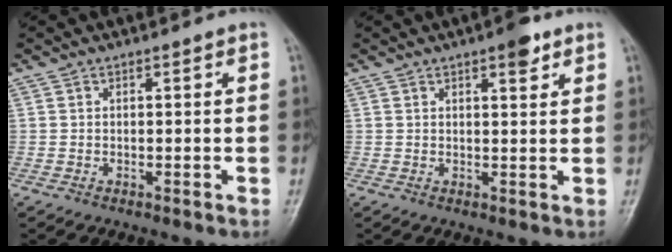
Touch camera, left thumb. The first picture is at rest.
{"total": 3.8, "force": [2.3, 1.3, 2.7], "torque": [-0.028, -0.010, 0.029]}